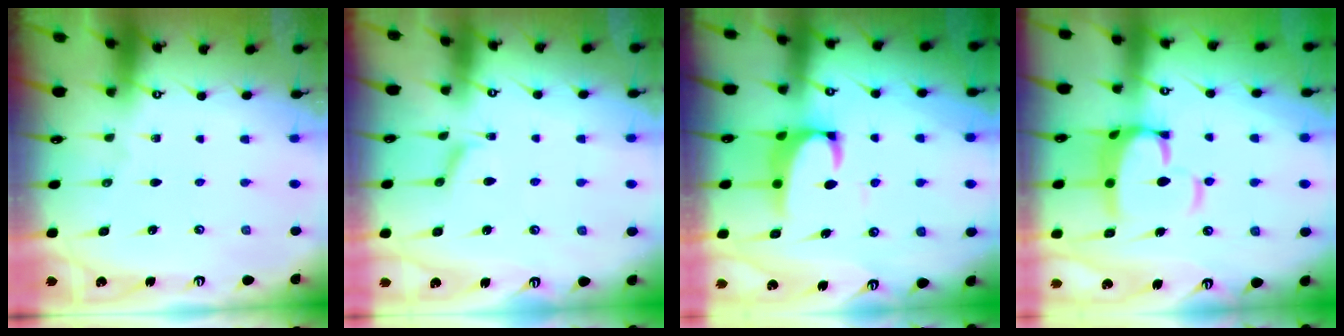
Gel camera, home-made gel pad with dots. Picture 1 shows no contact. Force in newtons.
{"total": 1.9, "press": 1.9, "slide": 0.6}
{"total": 2.2, "press": 2.0, "slide": 0.9}
{"total": 8.3, "press": 8.2, "slide": 1.2}